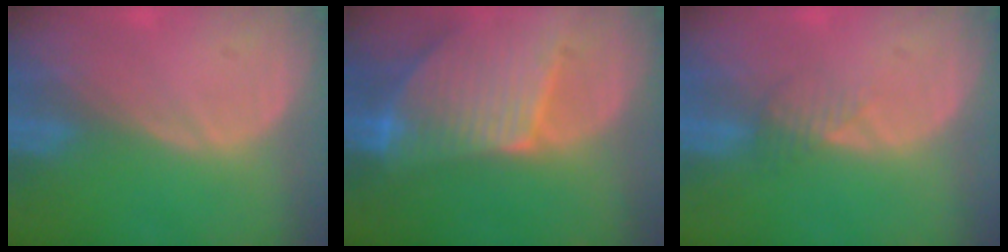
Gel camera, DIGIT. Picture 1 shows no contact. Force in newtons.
{"total": 9.6, "press": 8.5, "slide": 4.6}
{"total": 2.1, "press": 2.1, "slide": 0.2}